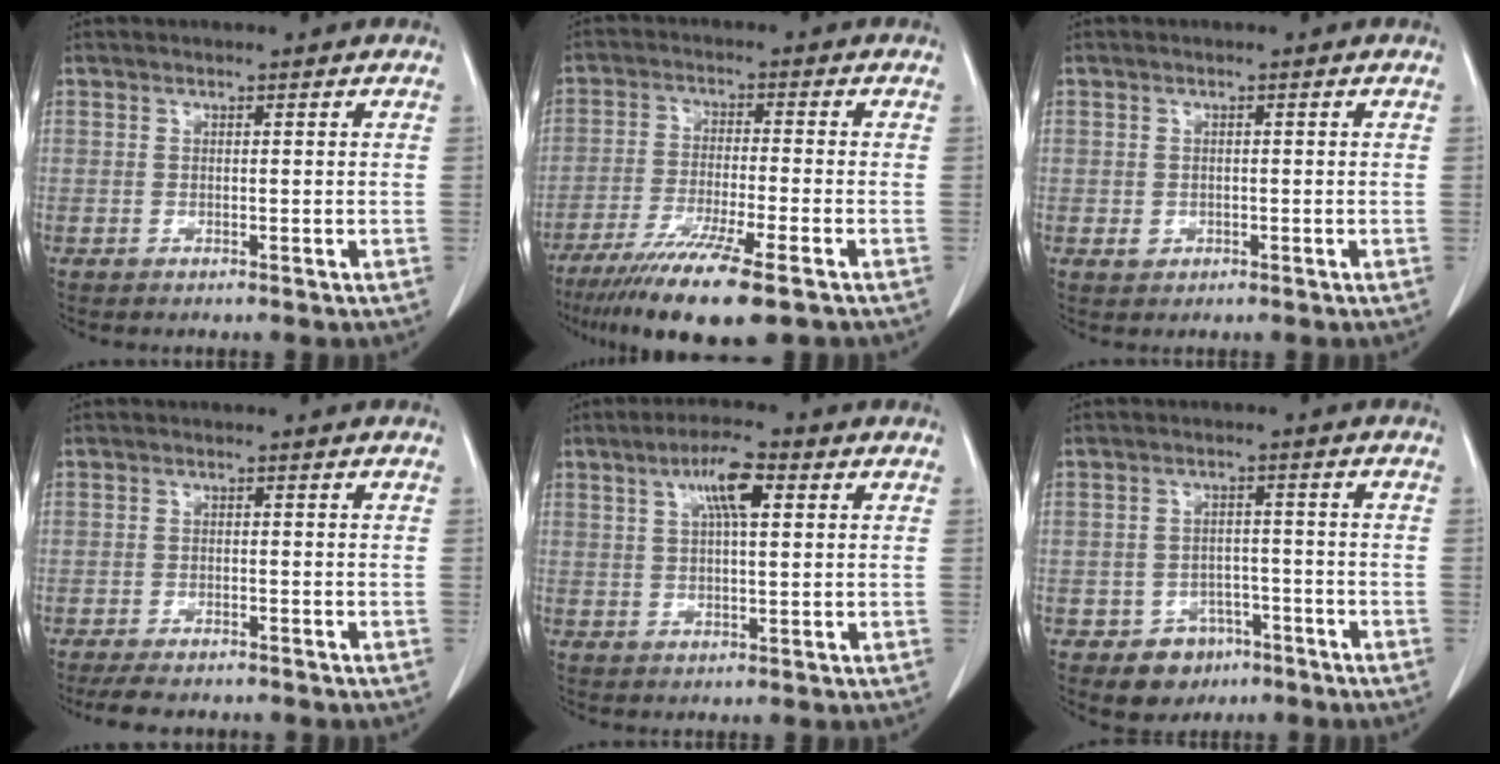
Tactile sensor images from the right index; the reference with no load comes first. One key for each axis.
{"total": 13.6, "fx": -9.3, "fy": 0.8, "fz": 9.8, "tx": -0.176, "ty": -0.040, "tz": -0.154}
{"total": 1.5, "fx": -0.2, "fy": 1.4, "fz": 0.3, "tx": 0.000, "ty": 0.004, "tz": 0.004}
{"total": 5.7, "fx": -4.9, "fy": 1.5, "fz": 2.5, "tx": -0.032, "ty": -0.008, "tz": -0.070}
{"total": 6.3, "fx": 2.4, "fy": 1.2, "fz": 5.7, "tx": -0.105, "ty": 0.010, "tz": 0.040}
{"total": 5.2, "fx": -3.0, "fy": 4.0, "fz": 1.1, "tx": -0.010, "ty": 0.012, "tz": -0.035}